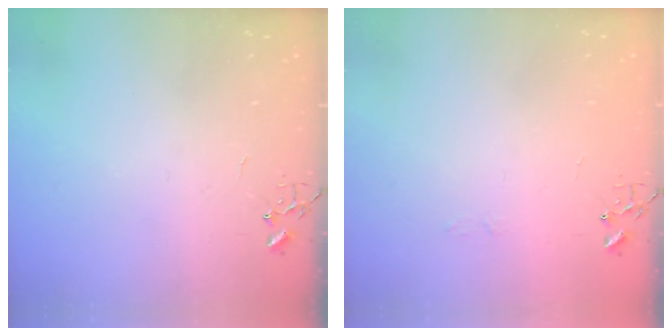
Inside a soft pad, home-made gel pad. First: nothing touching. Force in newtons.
{"total": 3.0, "press": 3.0, "slide": 0.3}